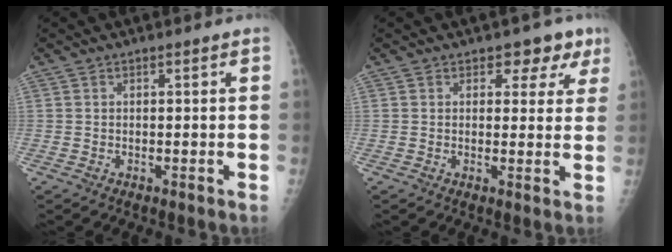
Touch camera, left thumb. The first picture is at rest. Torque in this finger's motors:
{"motor_torque": [0.02, 0.03, 0.07, 0.03, -0.01]}